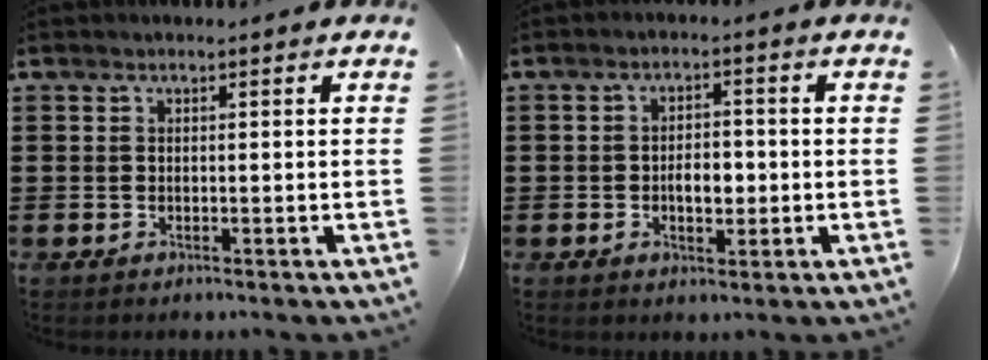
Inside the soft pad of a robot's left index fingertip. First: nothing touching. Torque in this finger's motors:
{"motor_torque": [0.37, 0.32, 0.14, 0.07]}